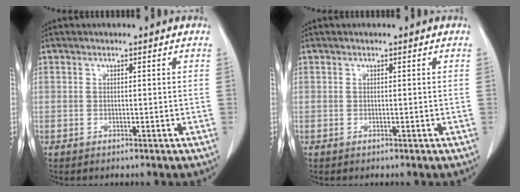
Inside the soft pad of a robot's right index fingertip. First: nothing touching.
{"total": 0.0}